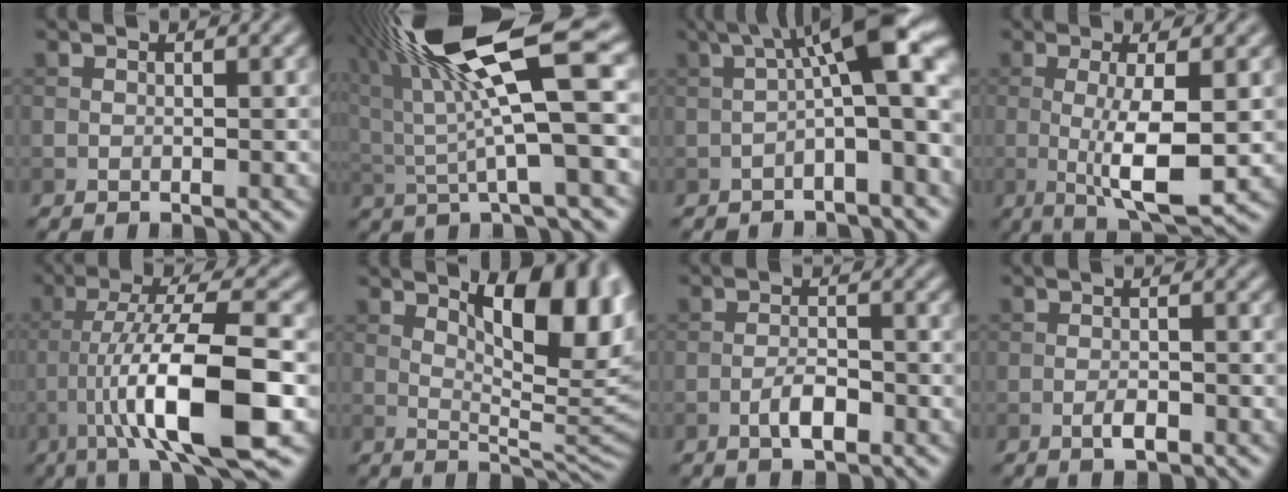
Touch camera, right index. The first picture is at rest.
{"total": 13.5, "force": [4.0, 3.1, 12.6], "torque": [-0.225, 0.020, 0.068]}
{"total": 9.2, "force": [0.7, 2.2, 8.9], "torque": [-0.123, 0.033, -0.002]}
{"total": 6.4, "force": [-0.5, 1.3, 6.3], "torque": [-0.110, -0.010, -0.003]}
{"total": 11.3, "force": [-3.6, 2.0, 10.5], "torque": [-0.168, 0.020, -0.059]}
{"total": 10.9, "force": [3.8, 4.5, 9.1], "torque": [-0.125, 0.002, 0.057]}
{"total": 2.6, "force": [-1.3, 0.9, 2.0], "torque": [-0.036, 0.003, -0.027]}
{"total": 2.0, "force": [-1.0, 0.6, 1.6], "torque": [-0.029, 0.001, -0.019]}